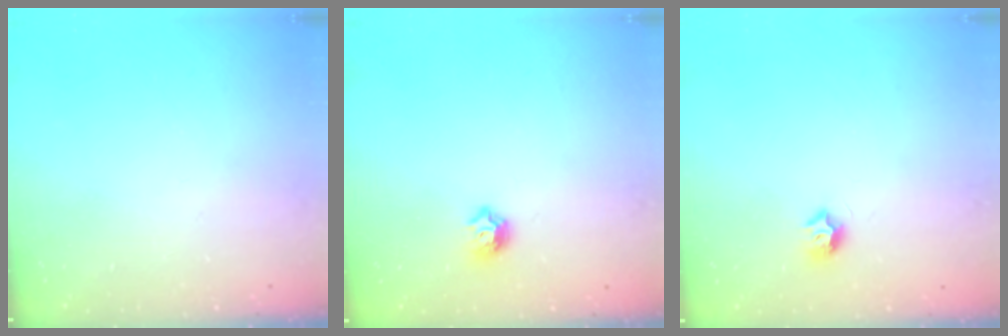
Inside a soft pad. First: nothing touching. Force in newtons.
{"total": 6.0, "press": 5.9, "slide": 0.8}
{"total": 7.4, "press": 7.4, "slide": 0.6}